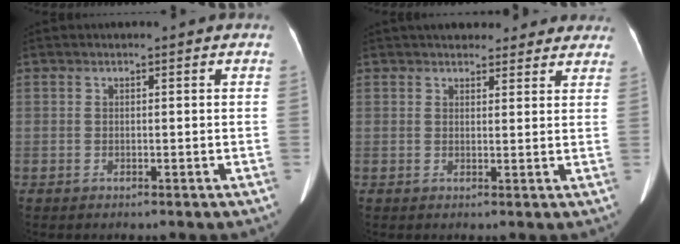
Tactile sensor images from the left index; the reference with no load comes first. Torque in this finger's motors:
{"motor_torque": [-1.01, -1.13, -0.53, -0.04]}